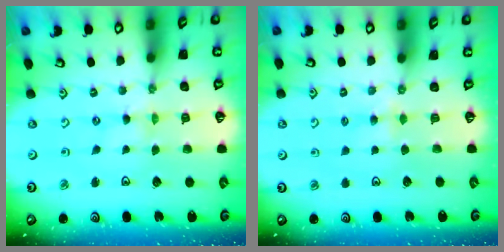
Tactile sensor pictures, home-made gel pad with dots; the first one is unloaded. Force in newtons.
{"total": 3.8, "press": 3.8, "slide": 0.7}